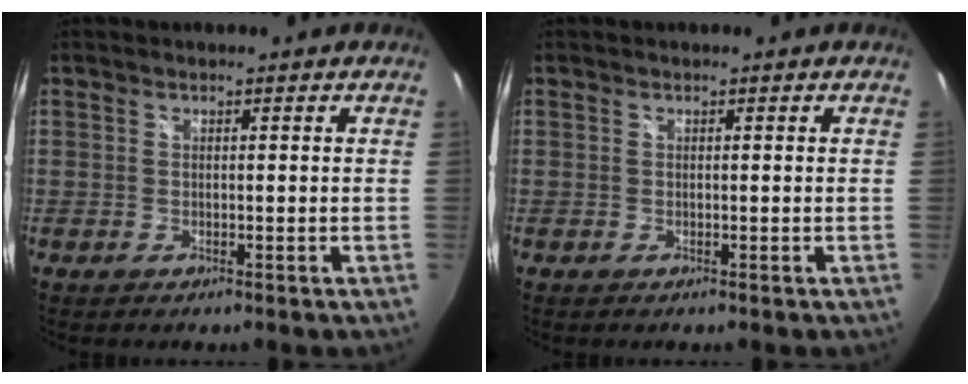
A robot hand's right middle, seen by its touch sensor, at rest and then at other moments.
{"total": 0.0}